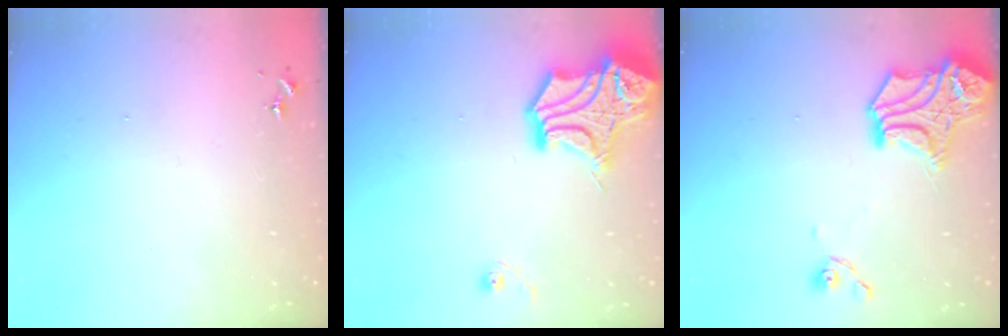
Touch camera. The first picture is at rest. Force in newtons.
{"total": 21.1, "press": 21.0, "slide": 2.6}
{"total": 17.1, "press": 17.0, "slide": 1.5}